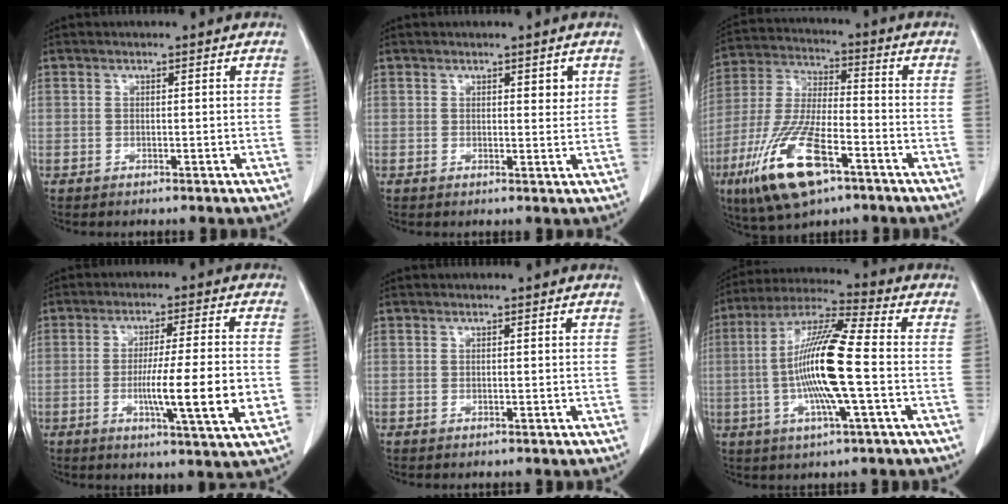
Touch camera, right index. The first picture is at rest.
{"total": 1.7, "force": [0.8, 0.7, 1.3], "torque": [-0.015, -0.005, 0.012]}
{"total": 15.8, "force": [-8.0, 4.4, 12.9], "torque": [-0.270, -0.020, -0.140]}
{"total": 12.2, "force": [-2.4, -0.2, 11.9], "torque": [-0.188, -0.017, -0.044]}
{"total": 0.0}
{"total": 15.0, "force": [-1.7, 0.5, 14.9], "torque": [-0.291, 0.001, -0.041]}